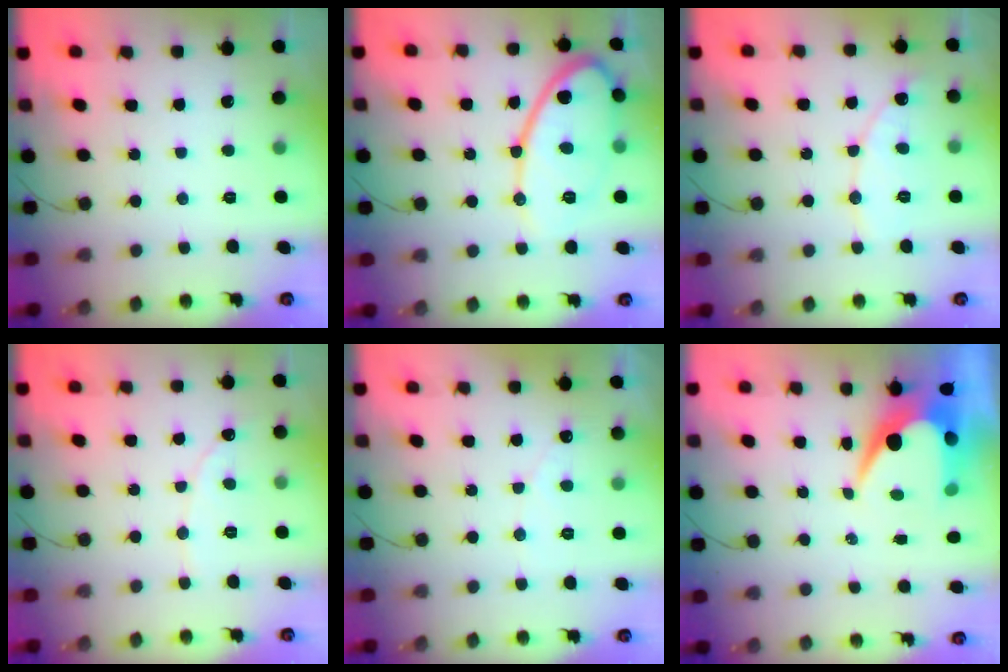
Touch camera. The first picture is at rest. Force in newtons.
{"total": 14.8, "press": 14.7, "slide": 0.9}
{"total": 8.7, "press": 8.7, "slide": 0.7}
{"total": 2.3, "press": 2.3, "slide": 0.2}
{"total": 2.7, "press": 2.7, "slide": 0.1}
{"total": 9.6, "press": 9.5, "slide": 0.8}